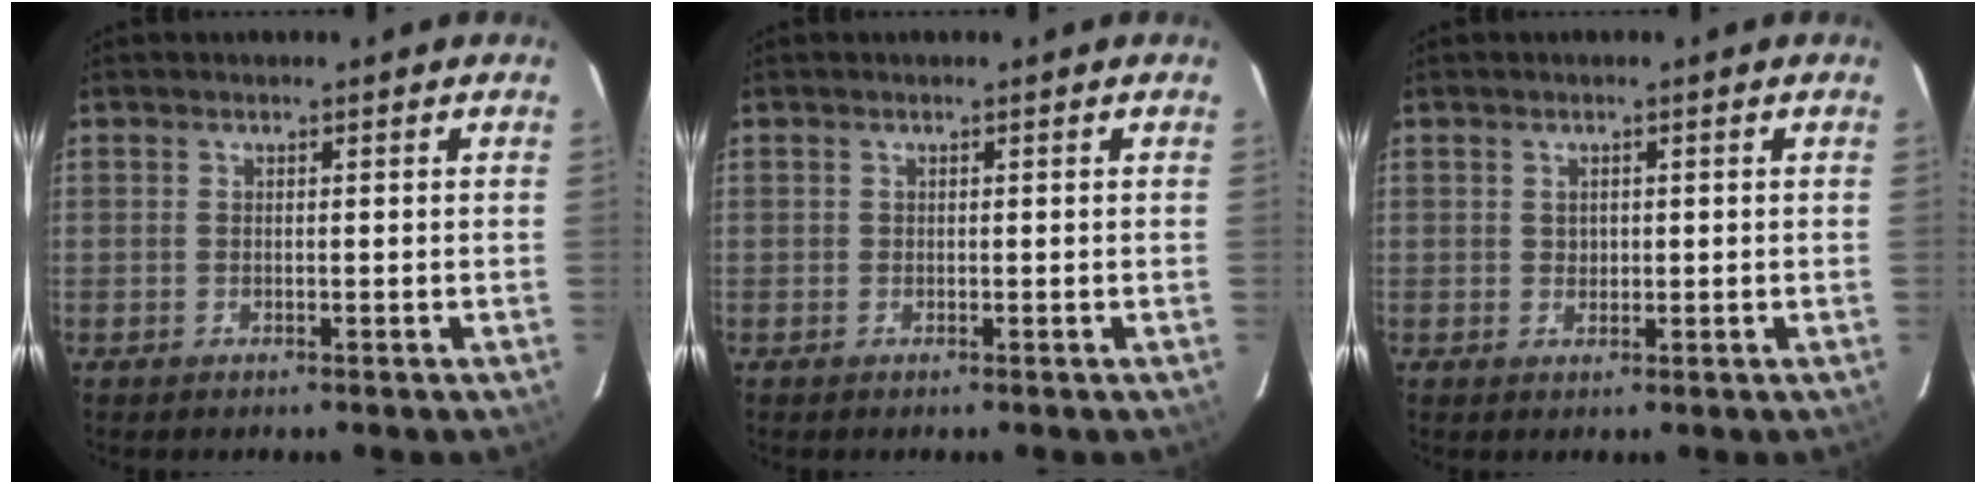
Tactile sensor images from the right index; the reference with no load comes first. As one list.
[{"total": 0.0}, {"total": 1.1, "force": [0.3, 0.9, 0.4], "torque": [-0.005, 0.002, 0.006]}]